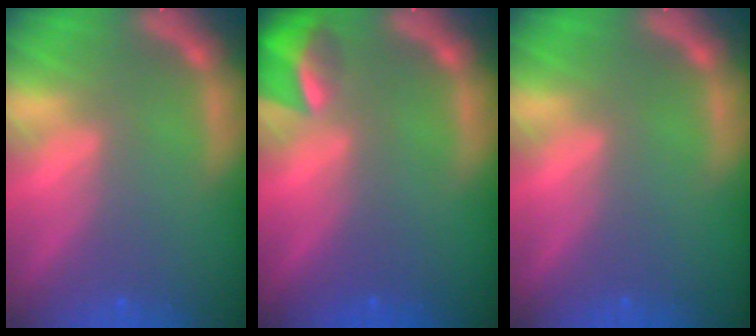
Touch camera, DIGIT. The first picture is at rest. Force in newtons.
{"total": 3.9}
{"total": 0.0}